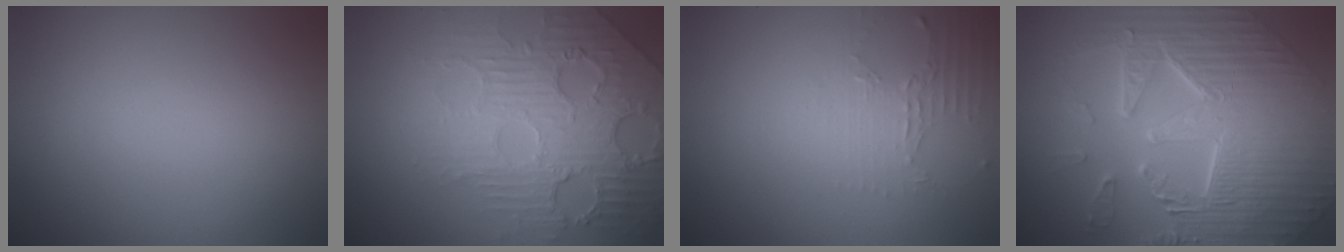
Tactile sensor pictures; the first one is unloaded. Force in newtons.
{"total": 6.9, "press": 5.2, "slide": 4.5}
{"total": 2.0, "press": 1.5, "slide": 1.4}
{"total": 11.1, "press": 7.7, "slide": 8.0}